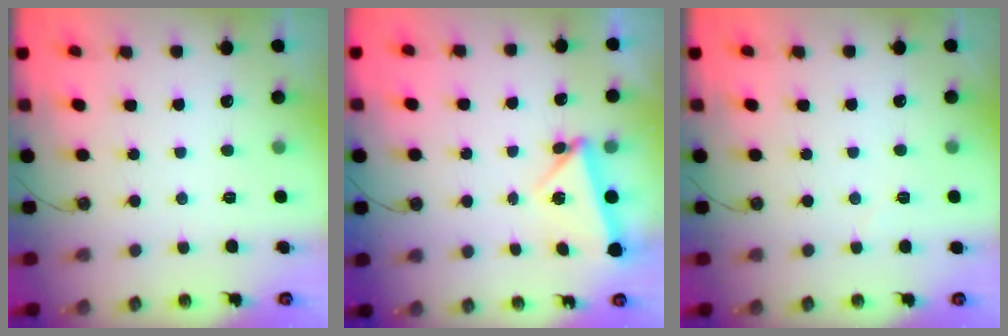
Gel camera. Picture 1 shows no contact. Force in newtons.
{"total": 5.6, "press": 5.3, "slide": 1.6}
{"total": 2.8, "press": 2.7, "slide": 0.8}